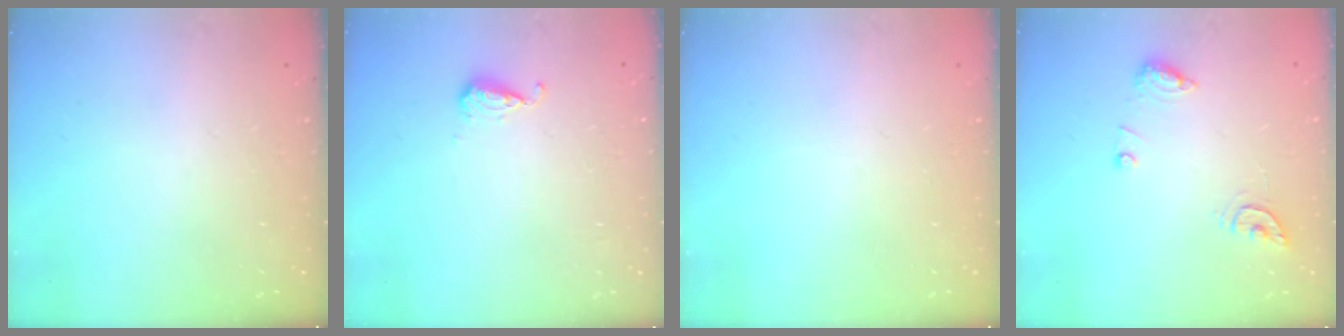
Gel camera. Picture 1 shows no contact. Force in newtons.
{"total": 4.7, "press": 4.7, "slide": 0.7}
{"total": 0.0}
{"total": 8.3, "press": 8.2, "slide": 1.0}